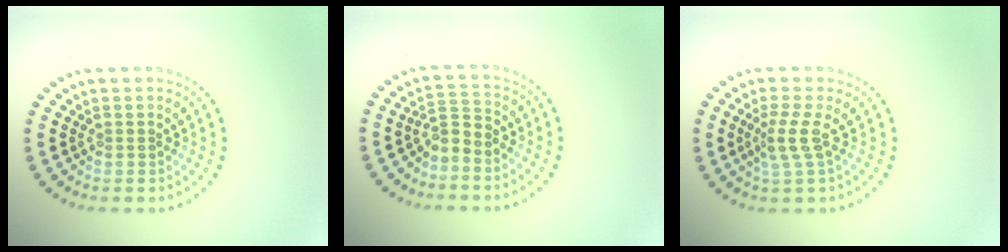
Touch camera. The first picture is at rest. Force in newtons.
{"total": 2.1, "press": 1.4, "slide": 1.5}
{"total": 2.2, "press": 1.6, "slide": 1.6}